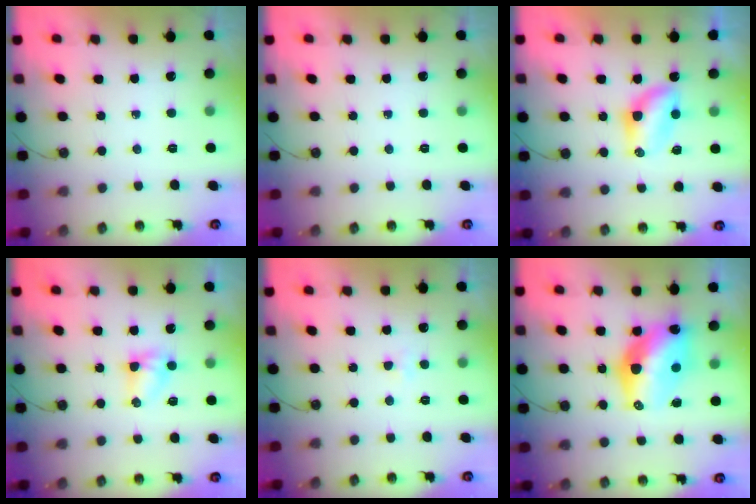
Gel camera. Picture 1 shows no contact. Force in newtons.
{"total": 0.0}
{"total": 5.8, "press": 5.7, "slide": 0.7}
{"total": 4.5, "press": 4.1, "slide": 2.0}
{"total": 2.4, "press": 2.3, "slide": 0.6}
{"total": 13.1, "press": 13.1, "slide": 0.9}